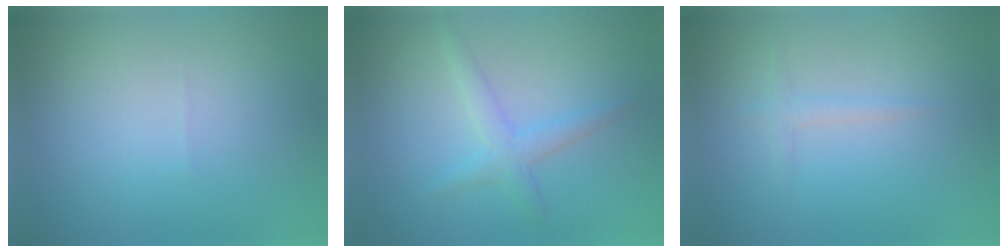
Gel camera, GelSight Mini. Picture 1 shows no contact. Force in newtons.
{"total": 2.1, "press": 2.1, "slide": 0.3}
{"total": 1.3, "press": 1.3, "slide": 0.0}